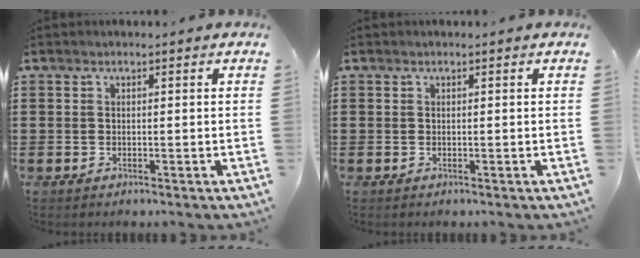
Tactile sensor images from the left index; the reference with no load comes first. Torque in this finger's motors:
{"motor_torque": [-0.01, 0.01, 0.00, 0.01]}